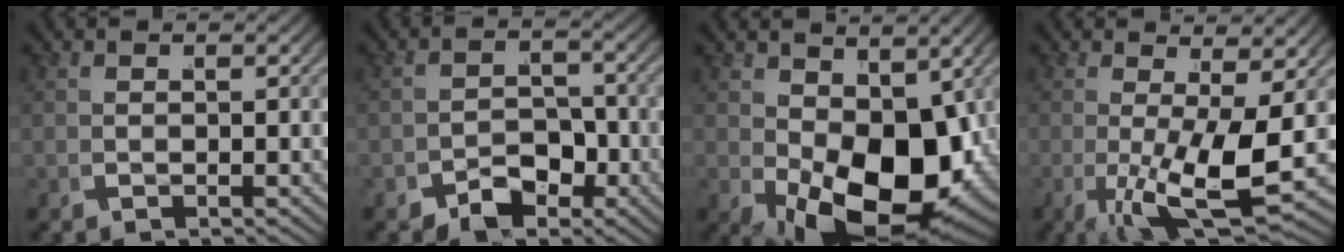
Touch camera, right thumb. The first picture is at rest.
{"total": 3.4, "force": [-2.7, 1.8, 1.1], "torque": [-0.011, -0.005, -0.050]}
{"total": 12.3, "force": [-1.6, 7.4, 9.8], "torque": [-0.159, -0.049, 0.001]}
{"total": 8.2, "force": [-1.1, 3.3, 7.5], "torque": [-0.146, -0.028, -0.011]}